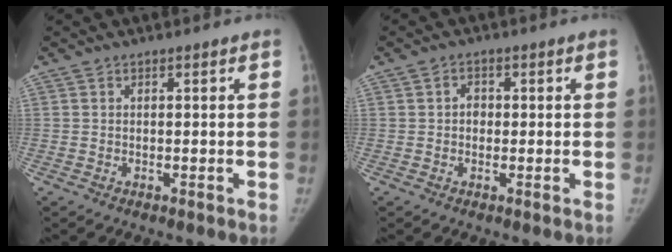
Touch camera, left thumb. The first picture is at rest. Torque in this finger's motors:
{"motor_torque": [-0.30, 0.19, -0.41, 0.30, -0.02]}